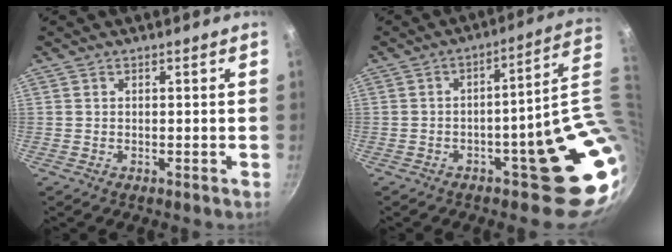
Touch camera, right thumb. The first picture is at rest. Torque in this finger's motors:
{"motor_torque": [3.14, 1.87, 2.03, -0.74, 0.27]}